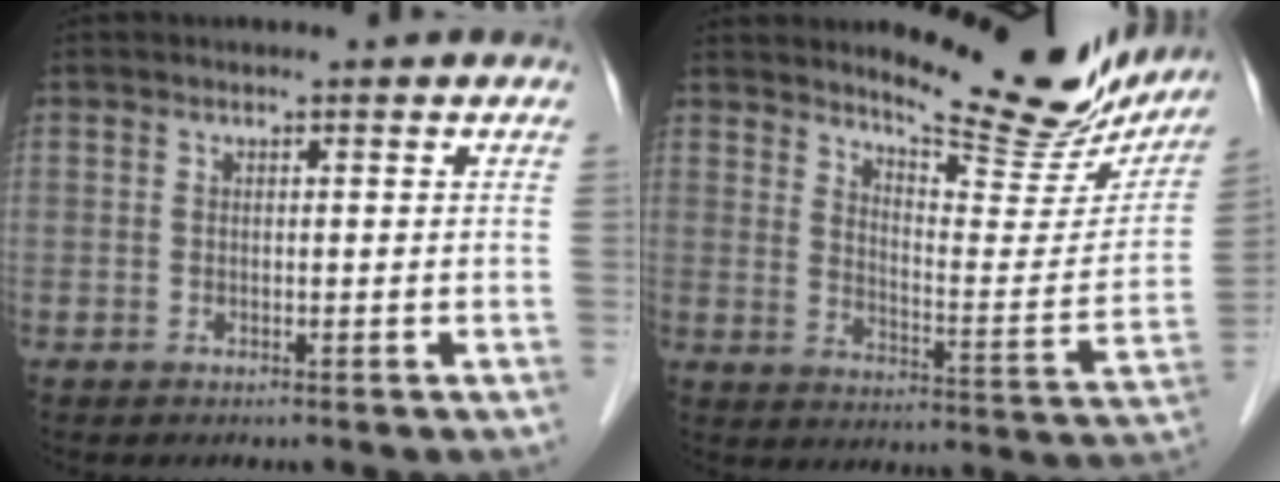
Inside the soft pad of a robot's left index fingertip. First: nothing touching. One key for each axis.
{"total": 16.3, "fx": 14.6, "fy": 3.5, "fz": 6.3, "tx": -0.080, "ty": -0.050, "tz": 0.185}